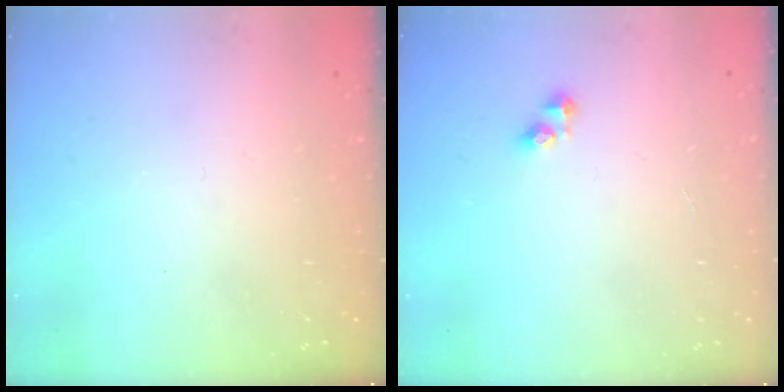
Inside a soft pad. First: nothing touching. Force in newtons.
{"total": 3.1, "press": 3.0, "slide": 0.4}